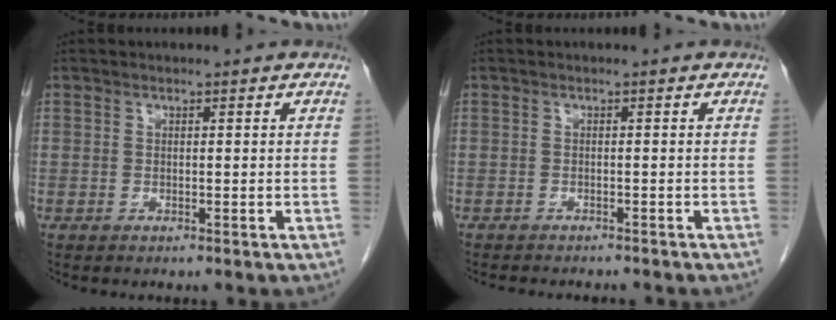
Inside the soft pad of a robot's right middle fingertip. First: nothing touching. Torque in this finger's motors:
{"motor_torque": [0.21, -0.17, 0.00, 0.00]}